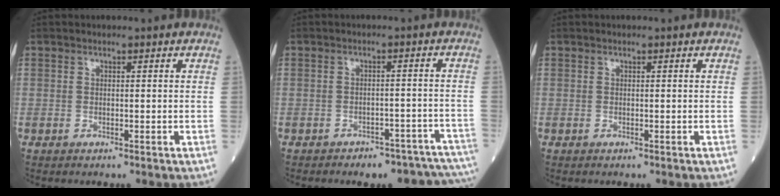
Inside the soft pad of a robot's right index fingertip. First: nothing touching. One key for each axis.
{"total": 12.4, "fx": -11.1, "fy": 4.7, "fz": 3.0, "tx": -0.019, "ty": 0.027, "tz": -0.119}
{"total": 0.0}